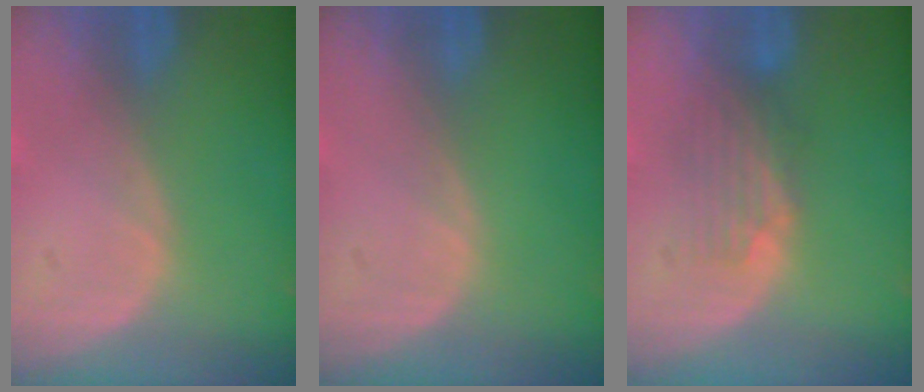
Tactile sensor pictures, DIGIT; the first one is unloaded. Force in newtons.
{"total": 0.0}
{"total": 4.5, "press": 3.9, "slide": 2.2}